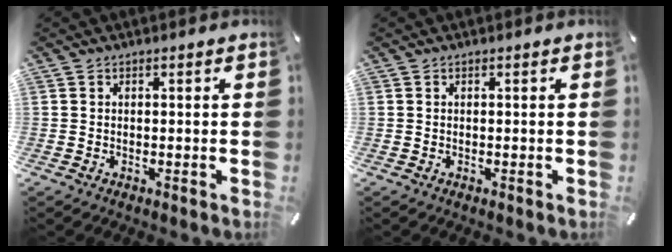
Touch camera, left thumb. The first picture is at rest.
{"total": 0.0}